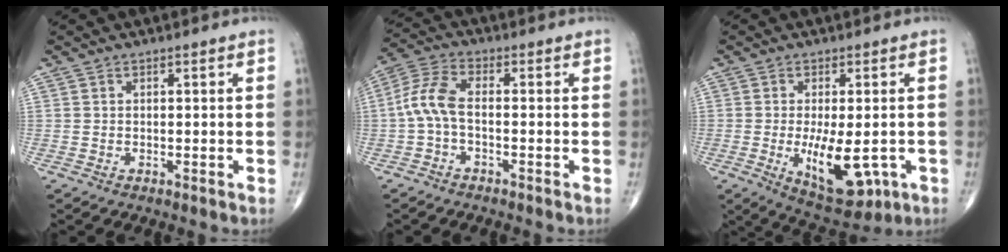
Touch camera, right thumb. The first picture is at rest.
{"total": 6.5, "force": [-1.1, 2.8, 5.8], "torque": [-0.135, 0.023, -0.031]}
{"total": 11.5, "force": [-2.6, 4.8, 10.1], "torque": [-0.145, -0.017, -0.026]}